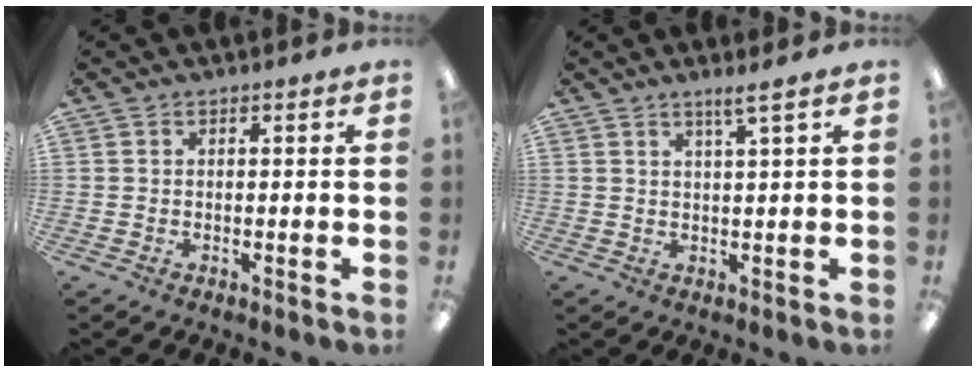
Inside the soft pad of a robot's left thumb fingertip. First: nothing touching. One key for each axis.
{"total": 3.0, "fx": 2.2, "fy": -0.3, "fz": 2.1, "tx": -0.045, "ty": -0.005, "tz": 0.038}